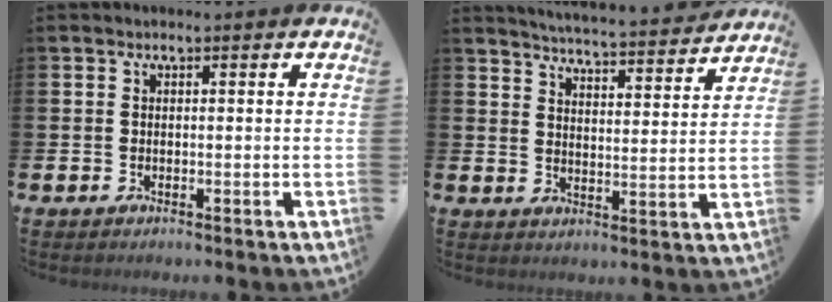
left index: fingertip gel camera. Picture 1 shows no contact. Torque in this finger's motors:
{"motor_torque": [0.94, -1.21, 0.32, 0.05]}